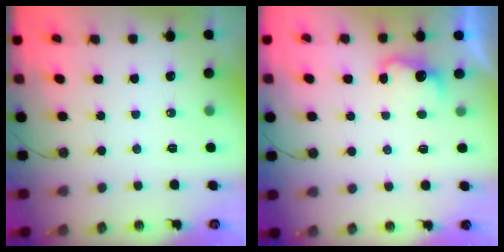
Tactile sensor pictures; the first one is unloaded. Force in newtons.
{"total": 4.9, "press": 4.7, "slide": 1.1}